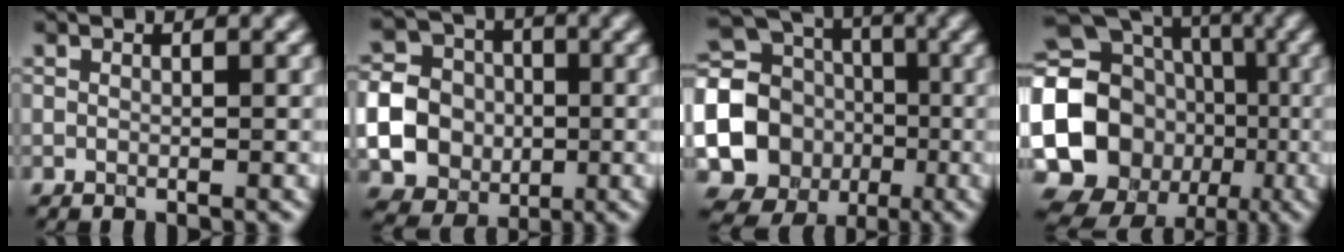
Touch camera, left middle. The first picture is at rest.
{"total": 13.3, "force": [-2.0, 12.4, 4.6], "torque": [-0.130, -0.013, -0.056]}
{"total": 16.8, "force": [-3.2, 15.5, 5.7], "torque": [-0.126, -0.019, -0.087]}
{"total": 19.0, "force": [-2.9, 17.1, 7.8], "torque": [-0.168, 0.003, -0.092]}